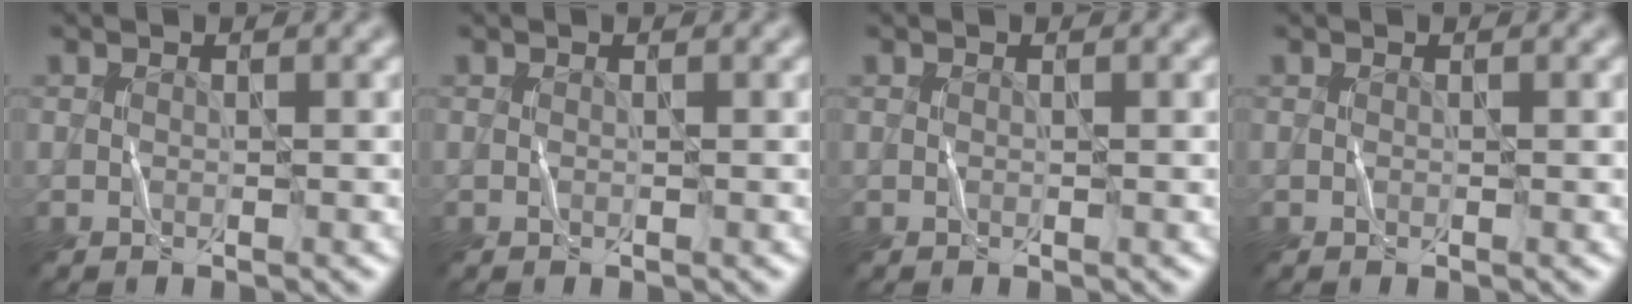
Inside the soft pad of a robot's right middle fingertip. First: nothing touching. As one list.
[{"total": 0.0}, {"total": 0.0}, {"total": 0.0}]